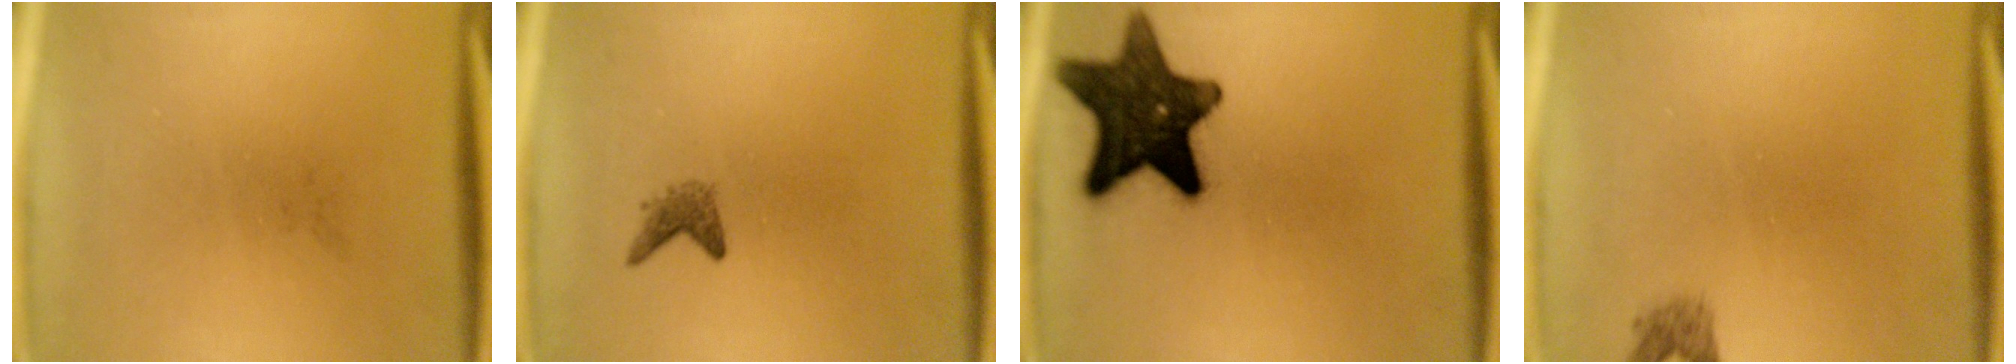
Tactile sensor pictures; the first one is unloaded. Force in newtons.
{"total": 1.4}
{"total": 14.5}
{"total": 1.4}